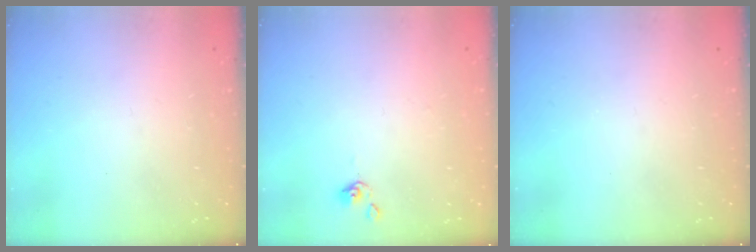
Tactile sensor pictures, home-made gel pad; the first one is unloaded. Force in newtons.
{"total": 0.0}
{"total": 0.0}